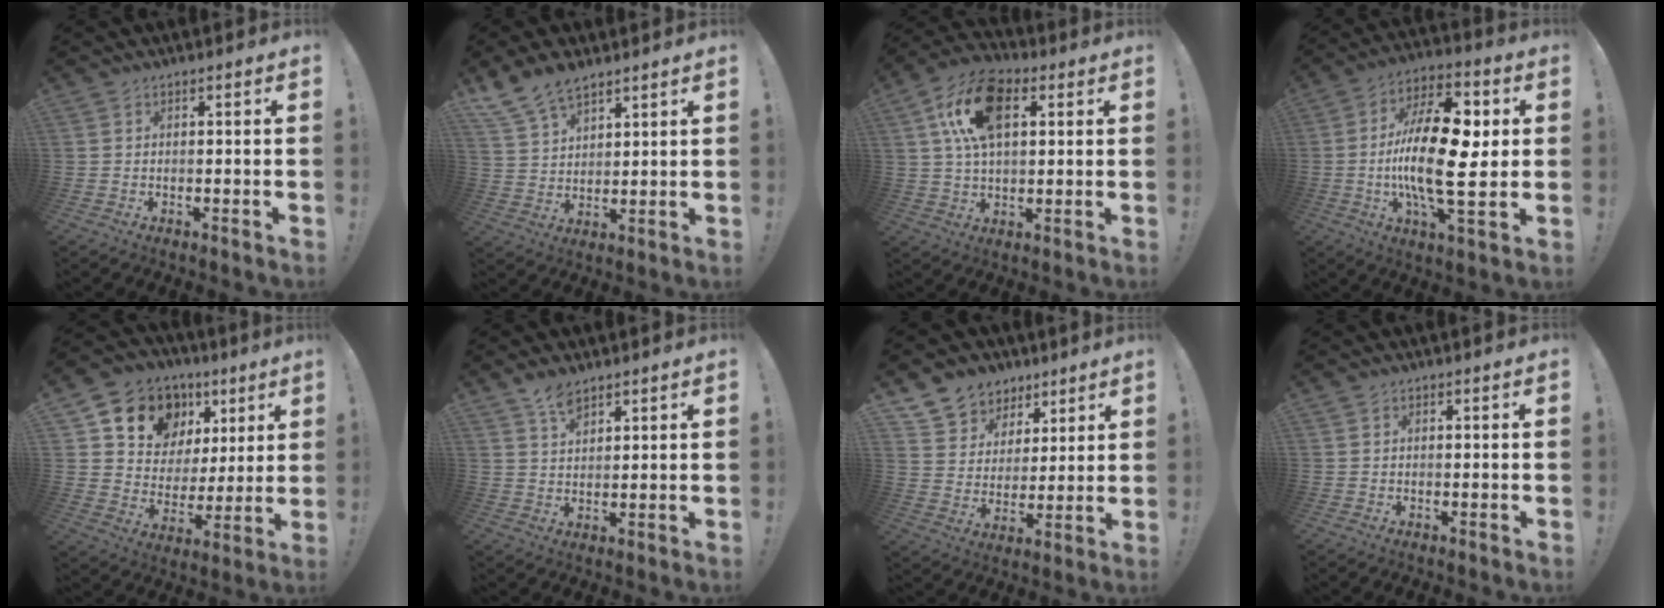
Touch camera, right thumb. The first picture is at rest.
{"total": 9.9, "force": [7.7, 4.8, 3.9], "torque": [-0.076, -0.045, 0.152]}
{"total": 16.9, "force": [5.5, 9.8, 12.7], "torque": [-0.221, 0.007, 0.099]}
{"total": 22.3, "force": [-1.0, 8.7, 20.5], "torque": [-0.369, -0.004, -0.022]}
{"total": 14.0, "force": [7.8, 10.6, 4.7], "torque": [-0.077, -0.048, 0.159]}
{"total": 4.7, "force": [3.6, 1.9, 2.4], "torque": [-0.043, -0.020, 0.066]}
{"total": 8.8, "force": [5.2, 7.0, 1.2], "torque": [-0.017, -0.044, 0.107]}
{"total": 0.0}